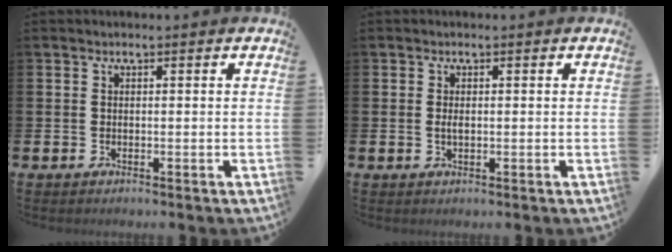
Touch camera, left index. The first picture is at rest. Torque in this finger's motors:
{"motor_torque": [0.31, 0.08, 0.00, 0.01]}